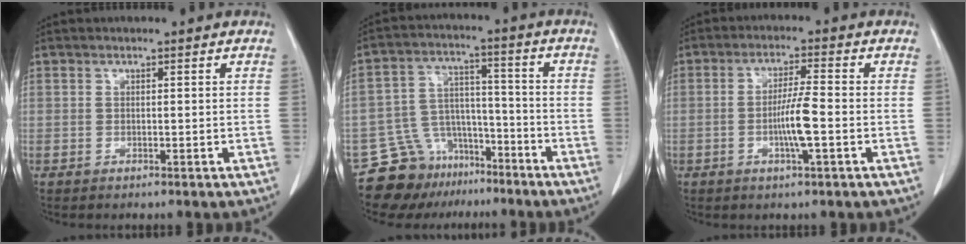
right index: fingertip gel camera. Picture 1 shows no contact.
{"total": 10.8, "force": [-8.6, 6.4, 1.3], "torque": [-0.021, 0.053, -0.139]}
{"total": 5.7, "force": [-1.4, 0.0, 5.6], "torque": [-0.108, -0.004, -0.026]}